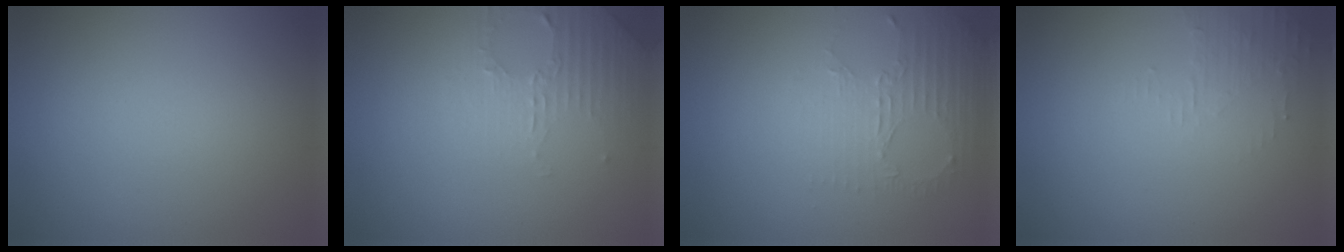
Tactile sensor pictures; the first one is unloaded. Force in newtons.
{"total": 2.6, "press": 2.5, "slide": 0.7}
{"total": 2.5, "press": 1.8, "slide": 1.7}
{"total": 1.6, "press": 1.5, "slide": 0.4}